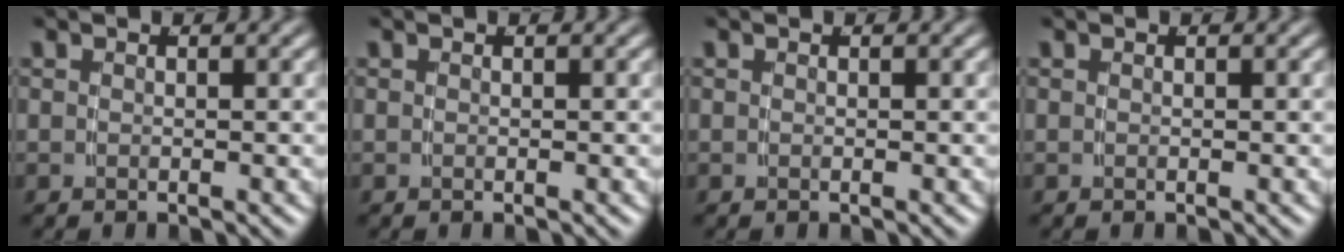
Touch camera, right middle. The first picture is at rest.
{"total": 0.0}
{"total": 0.0}
{"total": 0.0}